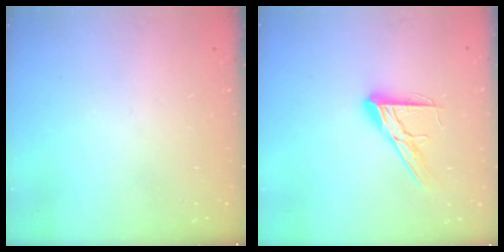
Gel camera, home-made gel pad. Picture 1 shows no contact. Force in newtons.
{"total": 12.3, "press": 12.3, "slide": 1.0}